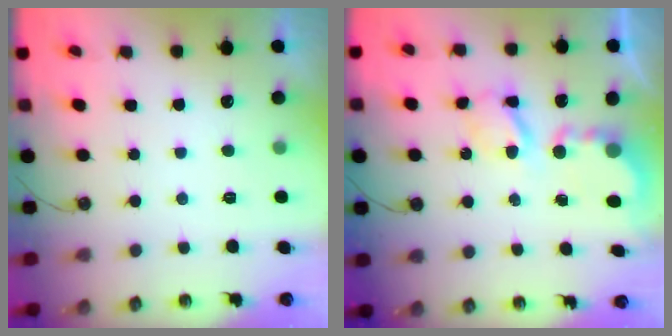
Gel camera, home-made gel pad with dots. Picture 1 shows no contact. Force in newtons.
{"total": 6.0, "press": 6.0, "slide": 0.4}